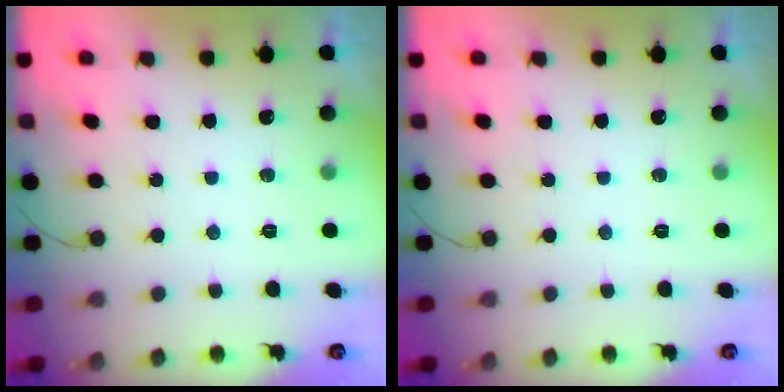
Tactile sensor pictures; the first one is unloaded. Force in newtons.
{"total": 0.0}